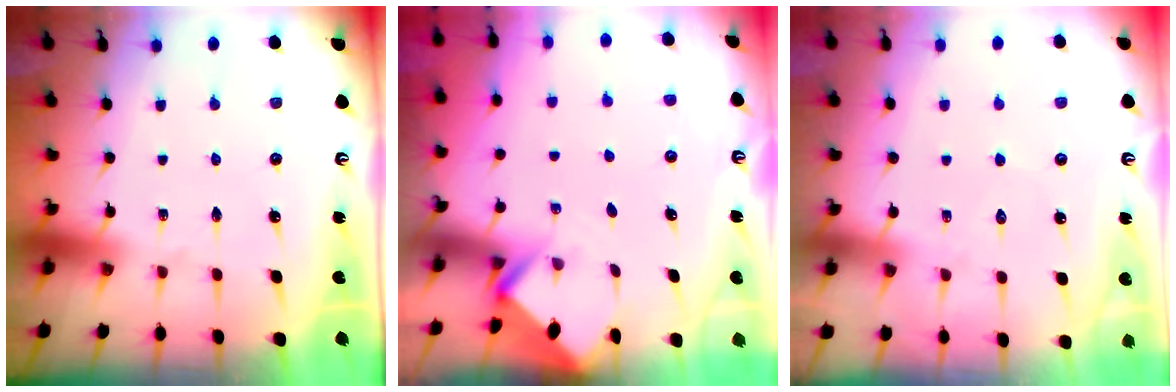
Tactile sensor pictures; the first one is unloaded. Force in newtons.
{"total": 2.2, "press": 2.2, "slide": 0.1}
{"total": 5.9, "press": 5.9, "slide": 0.7}